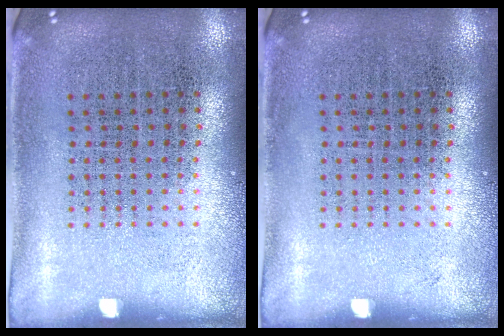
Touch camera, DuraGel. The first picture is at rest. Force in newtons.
{"total": 0.0}